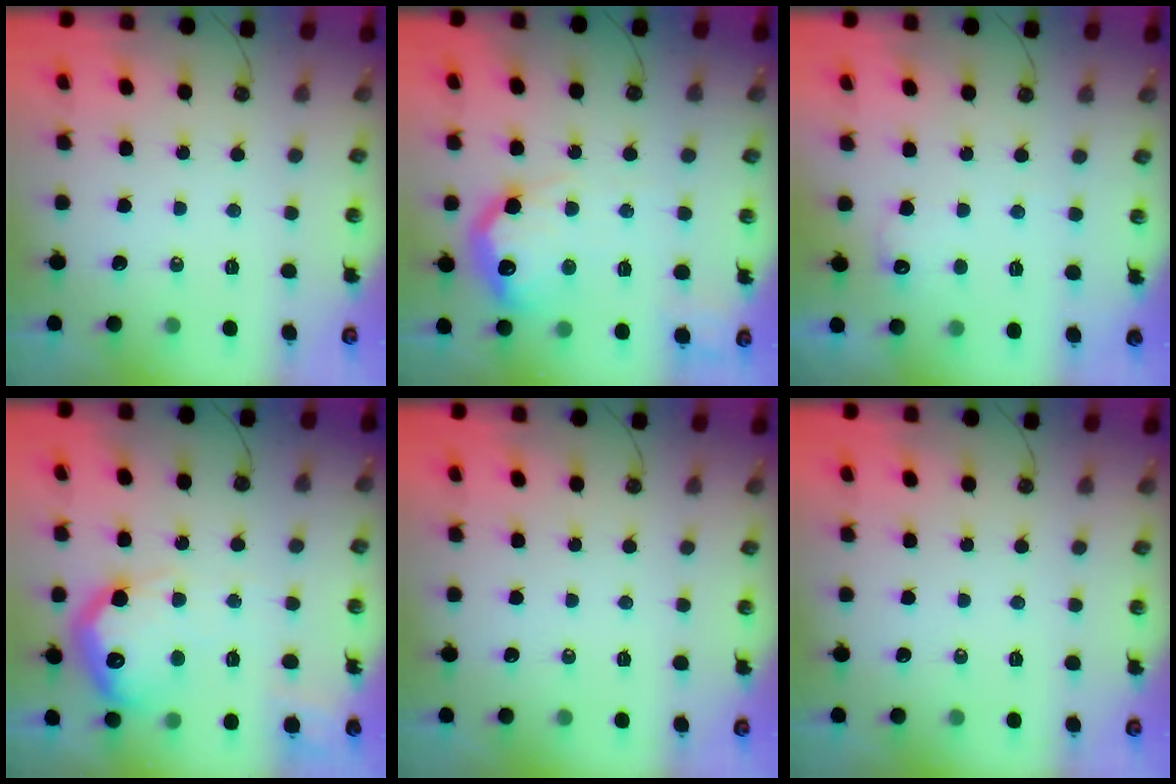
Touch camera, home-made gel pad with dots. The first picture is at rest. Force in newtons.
{"total": 18.7, "press": 18.7, "slide": 1.7}
{"total": 7.1, "press": 7.1, "slide": 0.5}
{"total": 22.5, "press": 22.4, "slide": 1.7}
{"total": 0.0}
{"total": 0.0}